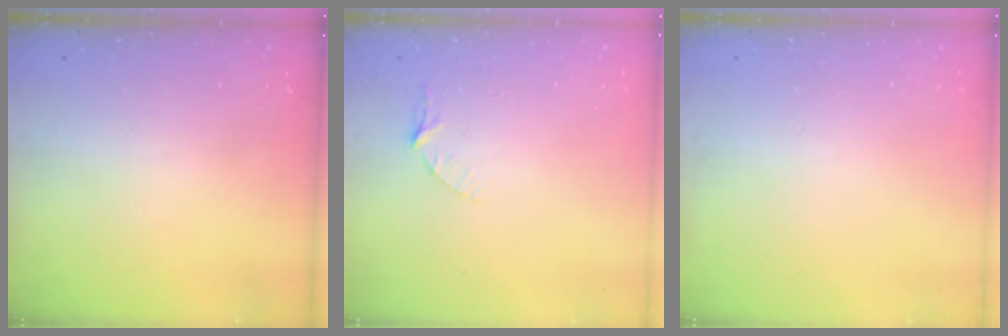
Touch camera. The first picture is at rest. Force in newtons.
{"total": 3.5, "press": 3.4, "slide": 0.4}
{"total": 0.0}